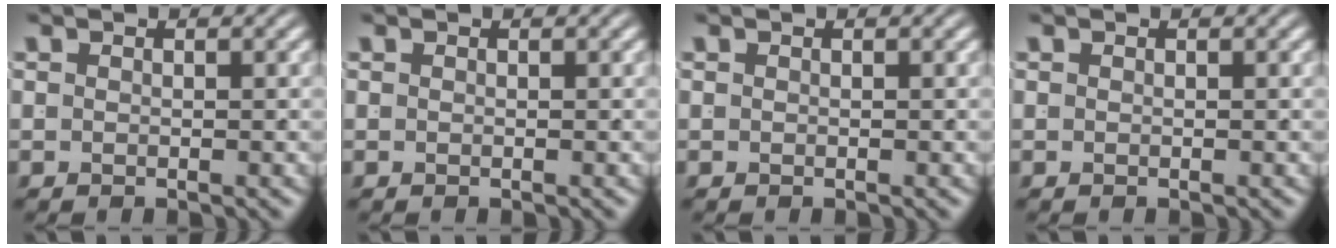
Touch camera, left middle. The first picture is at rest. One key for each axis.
{"total": 0.0}
{"total": 0.0}
{"total": 0.0}